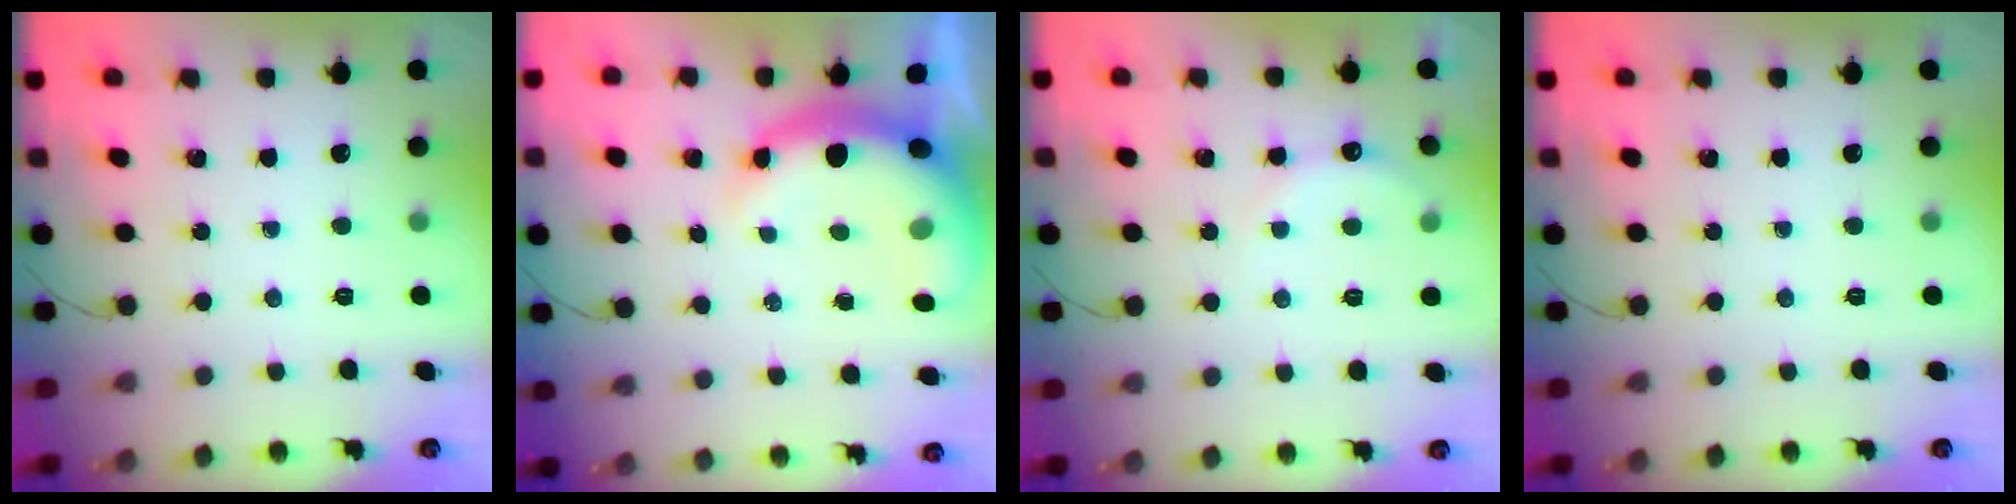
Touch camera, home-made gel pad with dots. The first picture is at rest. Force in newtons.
{"total": 11.5, "press": 11.1, "slide": 2.7}
{"total": 3.9, "press": 3.7, "slide": 0.9}
{"total": 0.0}